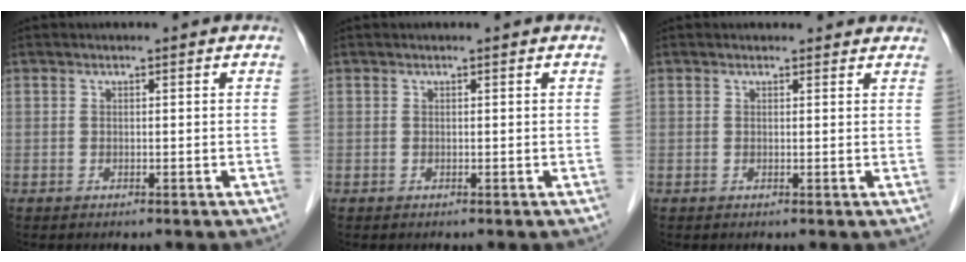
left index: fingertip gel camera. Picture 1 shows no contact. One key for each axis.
{"total": 0.0}
{"total": 3.5, "fx": 3.2, "fy": 1.1, "fz": 0.5, "tx": -0.003, "ty": 0.015, "tz": 0.028}